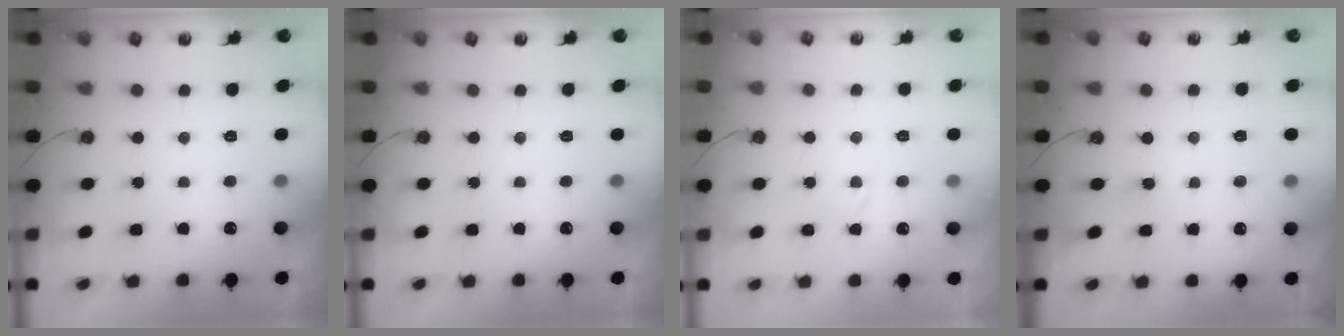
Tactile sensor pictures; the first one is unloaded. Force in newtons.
{"total": 0.0}
{"total": 1.5, "press": 1.5, "slide": 0.3}
{"total": 3.9, "press": 3.9, "slide": 0.5}